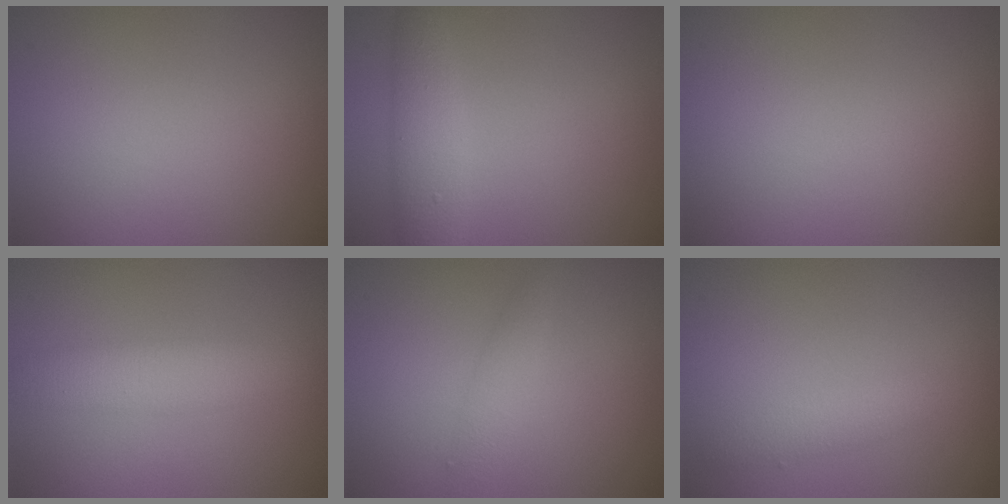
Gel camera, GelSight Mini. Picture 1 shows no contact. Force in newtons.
{"total": 2.8, "press": 2.8, "slide": 0.0}
{"total": 0.0}
{"total": 3.6, "press": 3.6, "slide": 0.1}
{"total": 1.6, "press": 1.6, "slide": 0.0}
{"total": 1.9, "press": 1.9, "slide": 0.1}